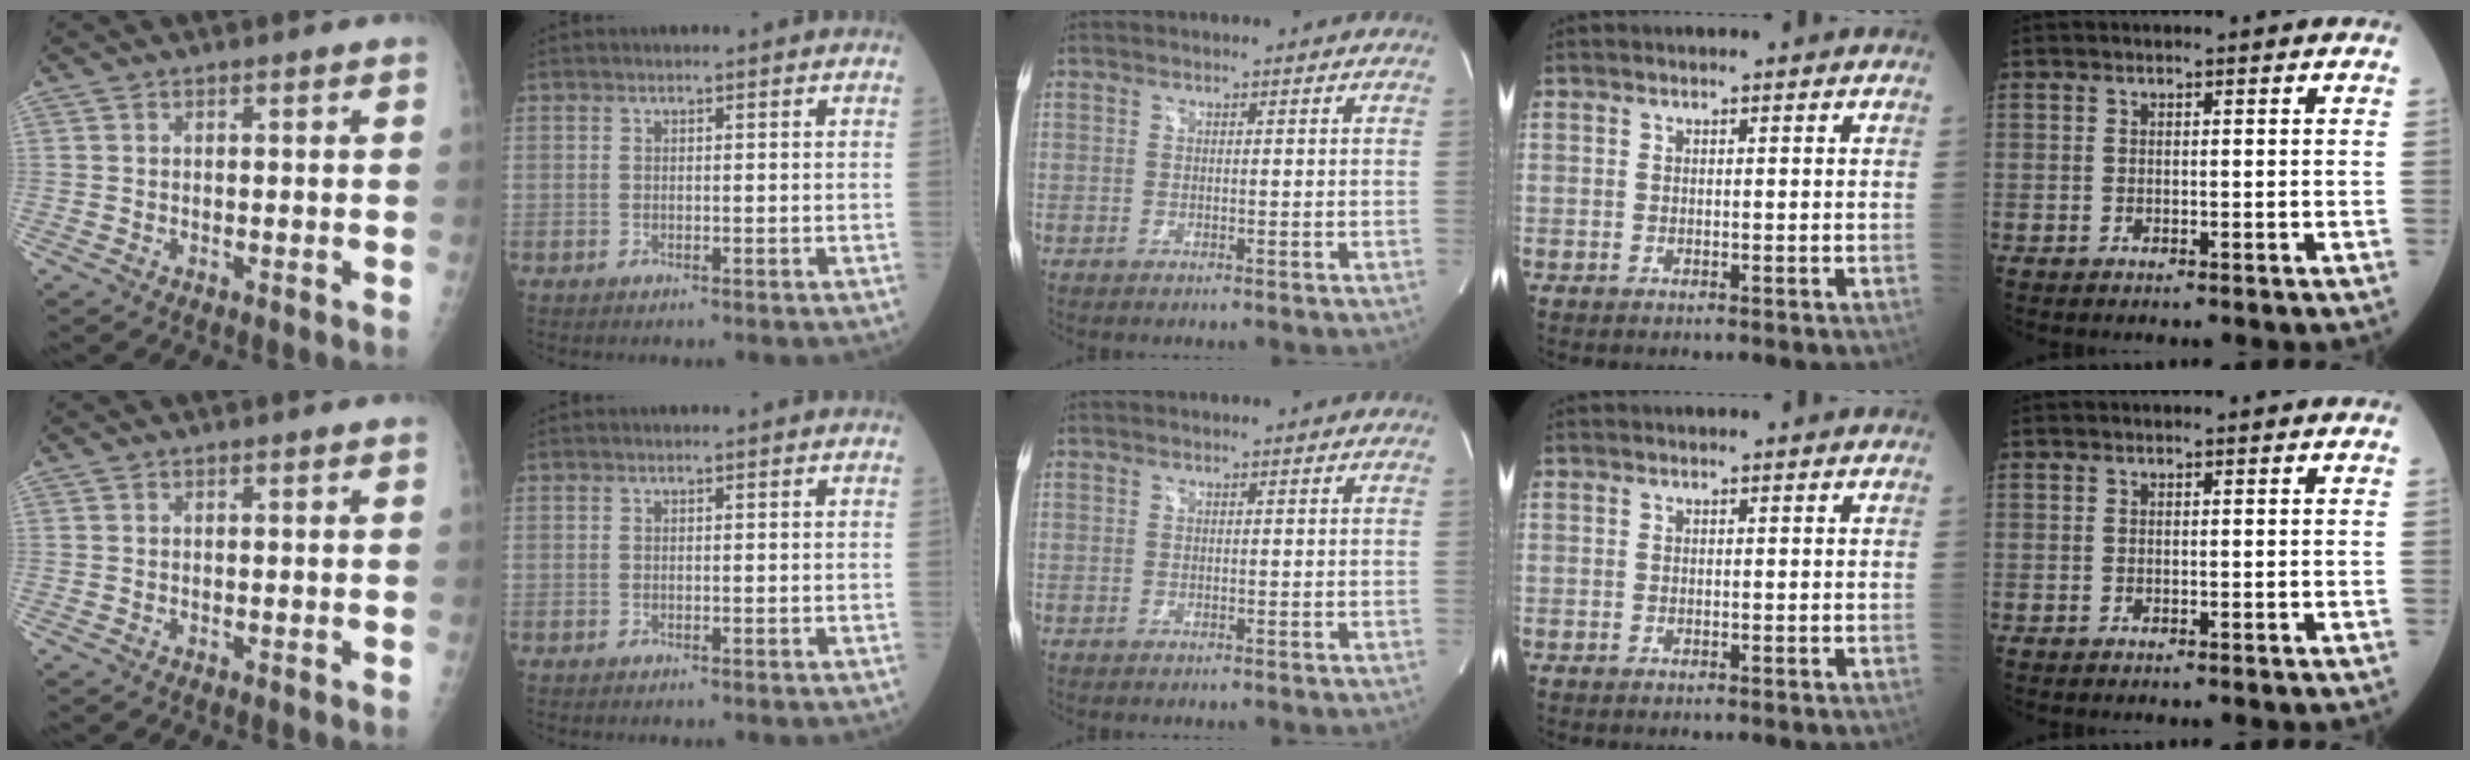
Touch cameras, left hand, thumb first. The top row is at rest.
{}